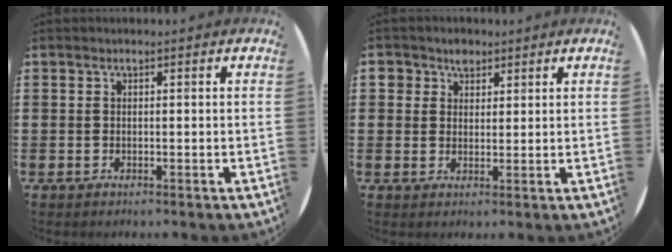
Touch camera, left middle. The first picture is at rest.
{"total": 2.8, "force": [2.0, 1.9, 0.5], "torque": [0.001, 0.001, 0.035]}